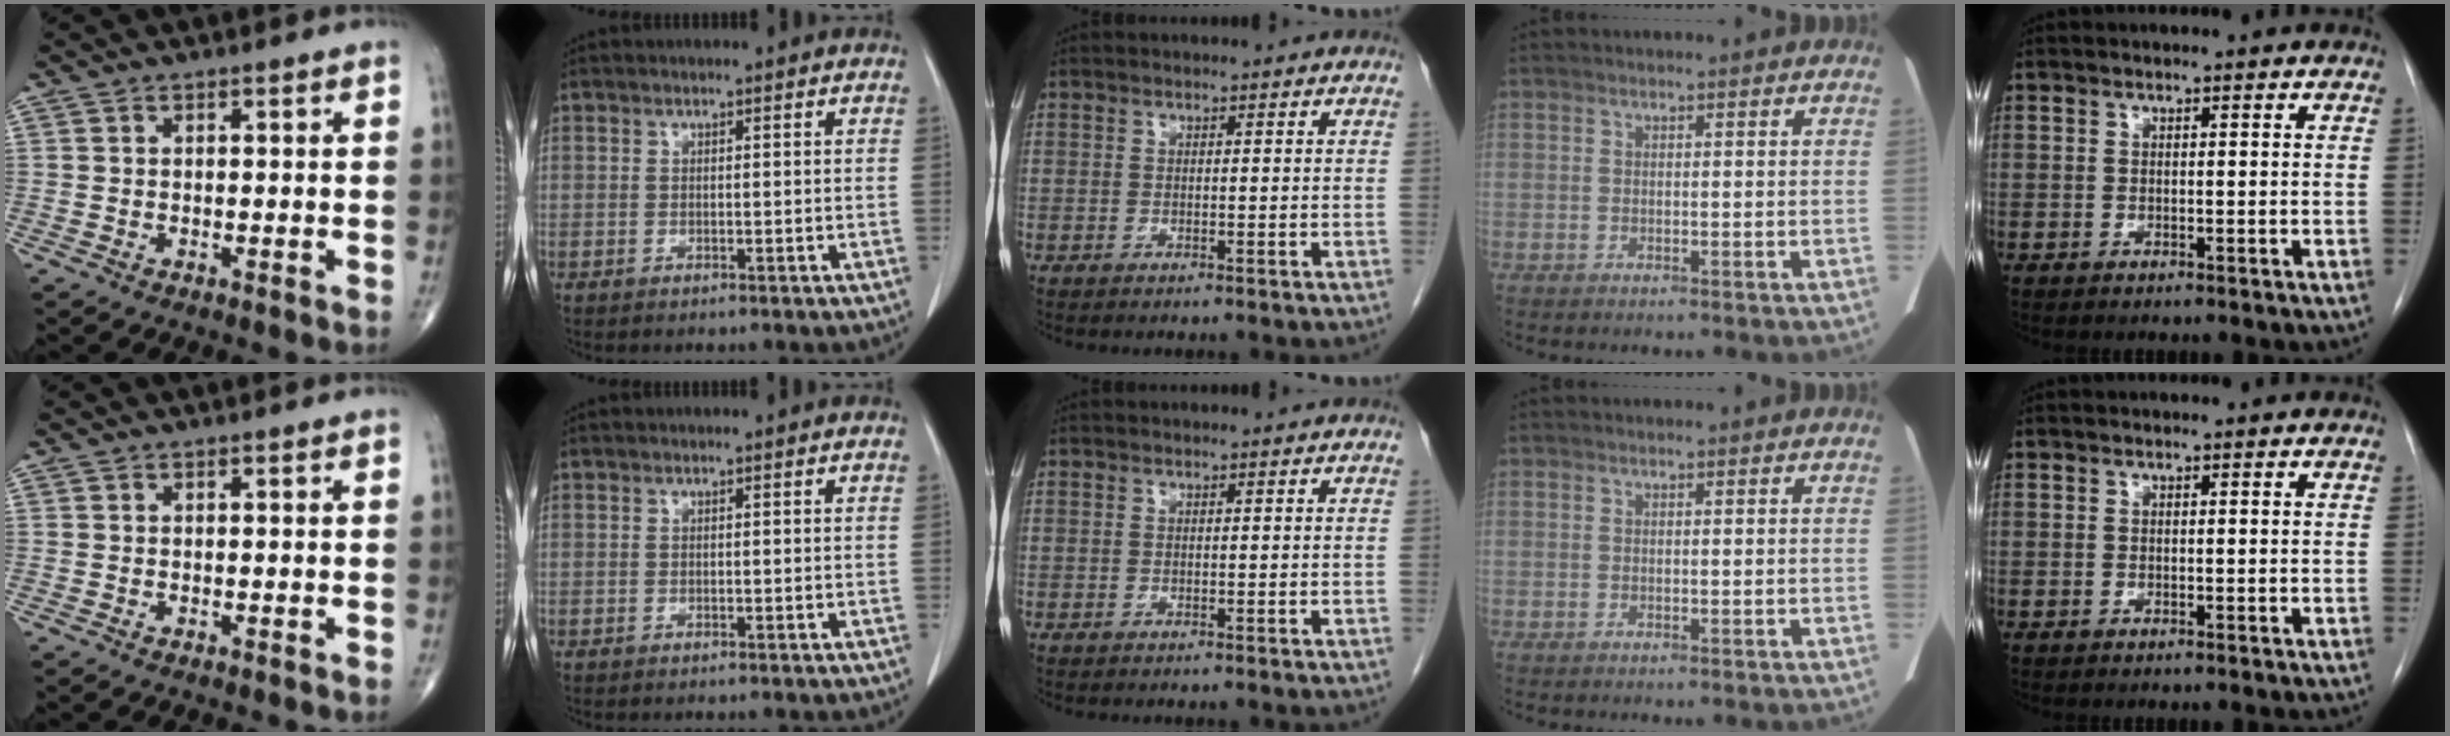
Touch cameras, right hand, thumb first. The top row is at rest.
{}